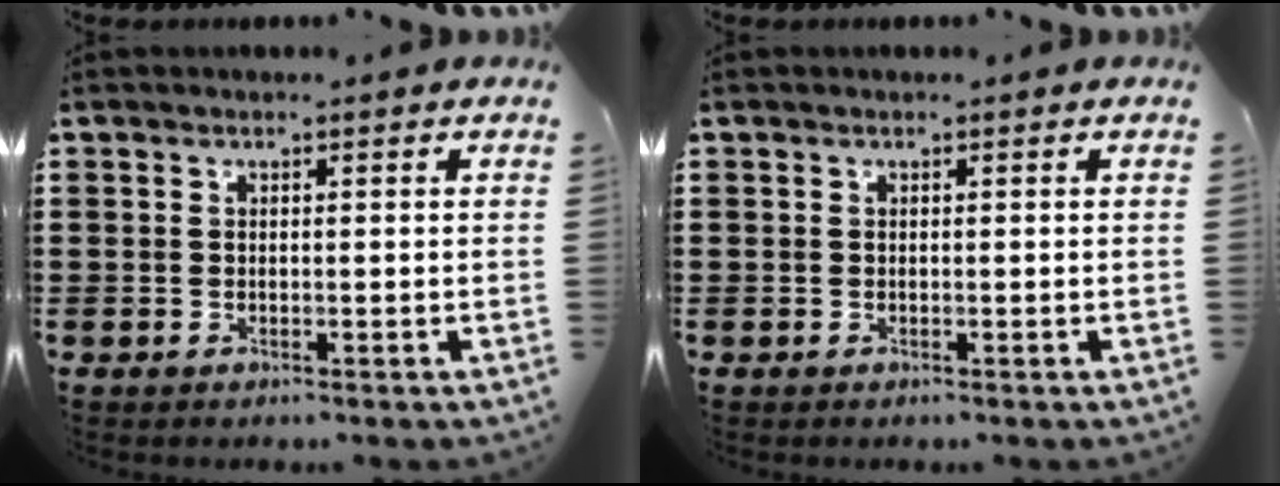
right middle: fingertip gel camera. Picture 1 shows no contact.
{"total": 0.0}